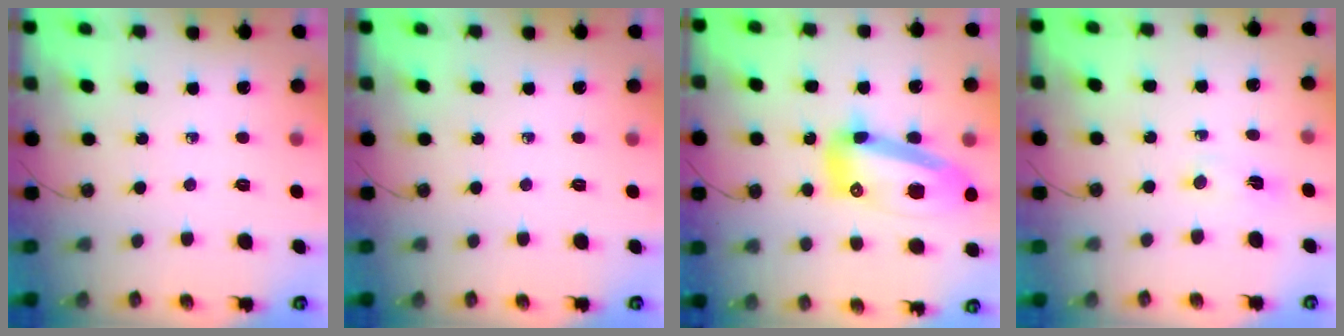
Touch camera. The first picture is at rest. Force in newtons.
{"total": 0.0}
{"total": 17.2, "press": 17.1, "slide": 2.1}
{"total": 16.8, "press": 4.4, "slide": 16.2}